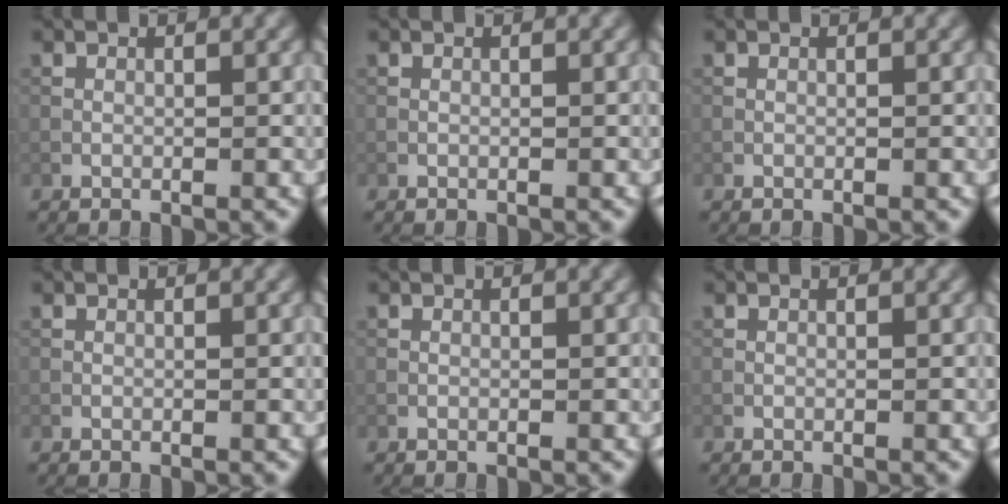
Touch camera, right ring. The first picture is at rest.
{"total": 0.0}
{"total": 0.0}
{"total": 0.0}
{"total": 0.0}
{"total": 0.0}